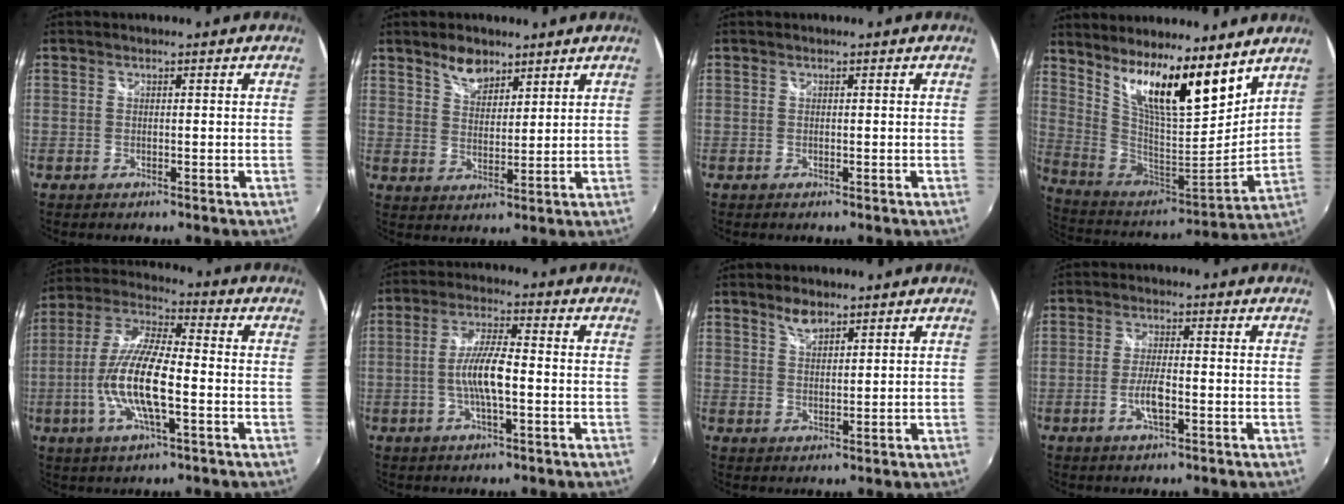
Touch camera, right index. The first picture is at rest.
{"total": 5.5, "force": [4.1, 2.8, 2.4], "torque": [-0.031, 0.003, 0.074]}
{"total": 0.0}
{"total": 18.1, "force": [11.2, 4.7, 13.4], "torque": [-0.231, -0.007, 0.211]}
{"total": 13.9, "force": [-3.3, 3.5, 13.0], "torque": [-0.265, -0.003, -0.066]}
{"total": 7.5, "force": [-1.6, 1.4, 7.2], "torque": [-0.140, 0.004, -0.030]}
{"total": 3.4, "force": [2.6, 1.4, 1.7], "torque": [-0.027, 0.003, 0.048]}
{"total": 4.2, "force": [-1.6, 0.9, 3.8], "torque": [-0.081, -0.002, -0.032]}